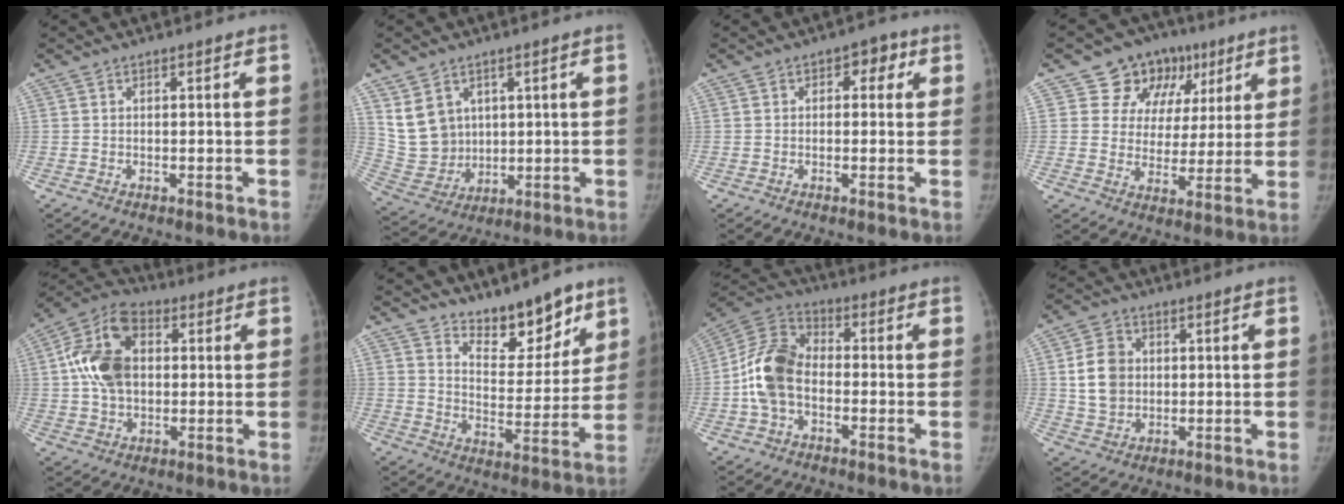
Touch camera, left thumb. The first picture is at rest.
{"total": 9.5, "force": [3.7, 7.8, 3.9], "torque": [-0.048, -0.021, 0.092]}
{"total": 3.7, "force": [1.0, 2.5, 2.5], "torque": [0.001, 0.004, 0.004]}
{"total": 13.8, "force": [6.9, 11.0, 4.8], "torque": [-0.011, -0.007, 0.101]}
{"total": 14.2, "force": [2.2, 9.8, 10.0], "torque": [-0.167, 0.014, 0.030]}
{"total": 11.5, "force": [8.9, 4.9, 5.4], "torque": [-0.037, -0.073, 0.147]}
{"total": 11.6, "force": [-2.0, 7.8, 8.4], "torque": [-0.162, 0.032, -0.052]}
{"total": 8.4, "force": [1.1, 6.9, 4.6], "torque": [-0.065, -0.001, 0.023]}